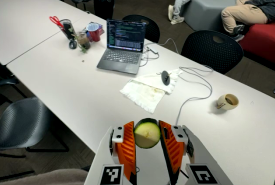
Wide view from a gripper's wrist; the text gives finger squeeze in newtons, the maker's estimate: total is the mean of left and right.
{"total": 10.3, "left": 10.6, "right": 10.0}